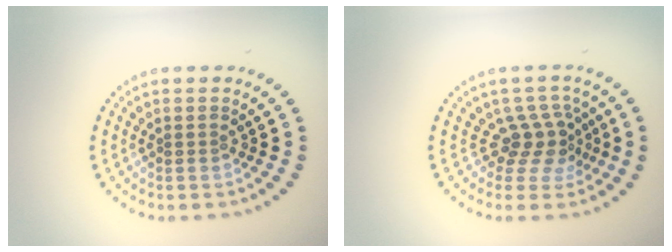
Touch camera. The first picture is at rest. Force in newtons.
{"total": 2.7, "press": 1.9, "slide": 1.9}